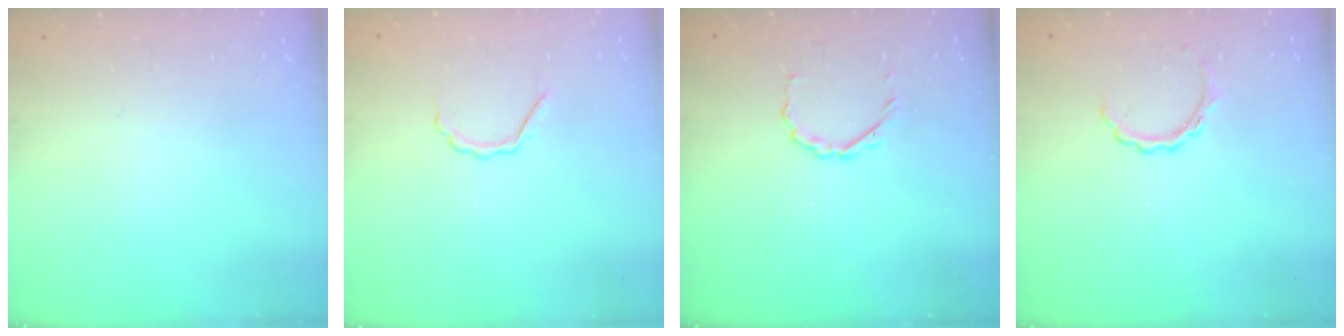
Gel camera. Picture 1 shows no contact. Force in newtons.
{"total": 3.5, "press": 3.4, "slide": 0.7}
{"total": 2.7, "press": 2.5, "slide": 0.9}
{"total": 4.3, "press": 4.2, "slide": 0.9}